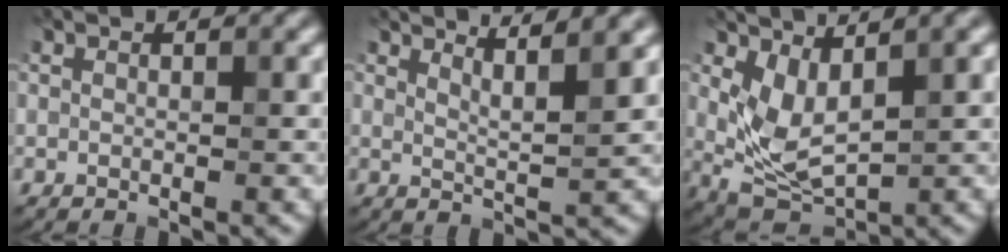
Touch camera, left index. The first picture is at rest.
{"total": 2.3, "force": [2.2, -0.2, 0.8], "torque": [-0.004, -0.005, 0.030]}
{"total": 3.7, "force": [0.6, 1.8, 3.2], "torque": [-0.080, -0.015, 0.016]}